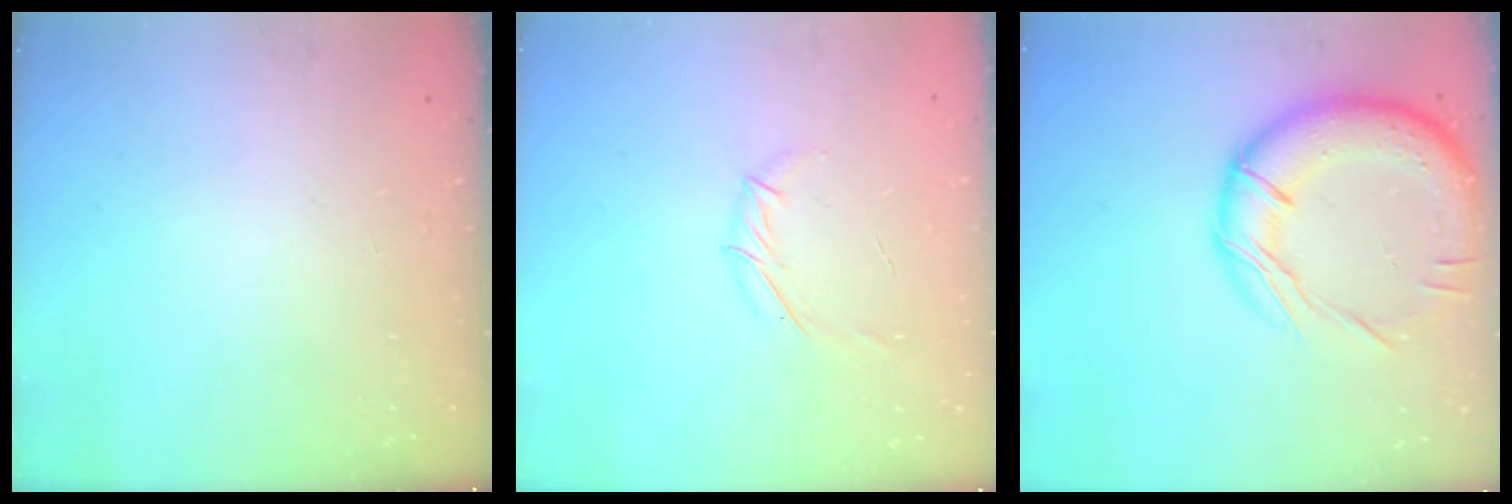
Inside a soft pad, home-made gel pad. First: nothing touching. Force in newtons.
{"total": 4.2, "press": 4.1, "slide": 0.9}
{"total": 20.0, "press": 19.9, "slide": 2.3}